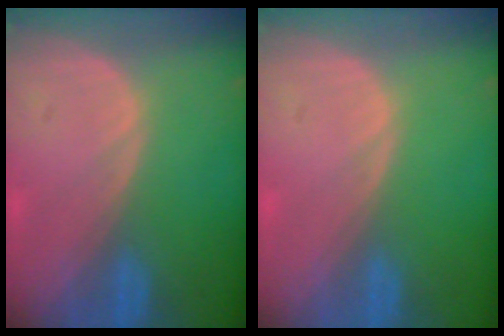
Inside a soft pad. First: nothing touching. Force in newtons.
{"total": 0.0}